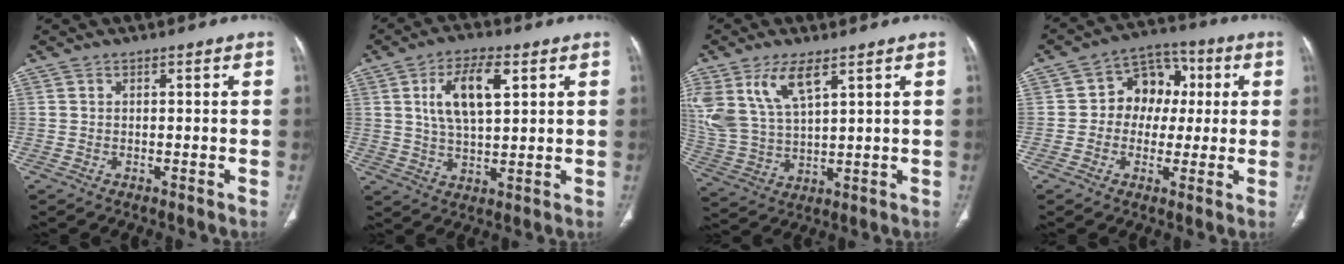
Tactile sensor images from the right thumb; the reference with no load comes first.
{"total": 10.7, "force": [3.6, 4.8, 8.9], "torque": [-0.156, -0.004, 0.066]}
{"total": 12.5, "force": [6.5, 5.6, 9.1], "torque": [-0.192, -0.018, 0.142]}
{"total": 10.8, "force": [1.0, 8.7, 6.3], "torque": [-0.048, 0.023, 0.004]}